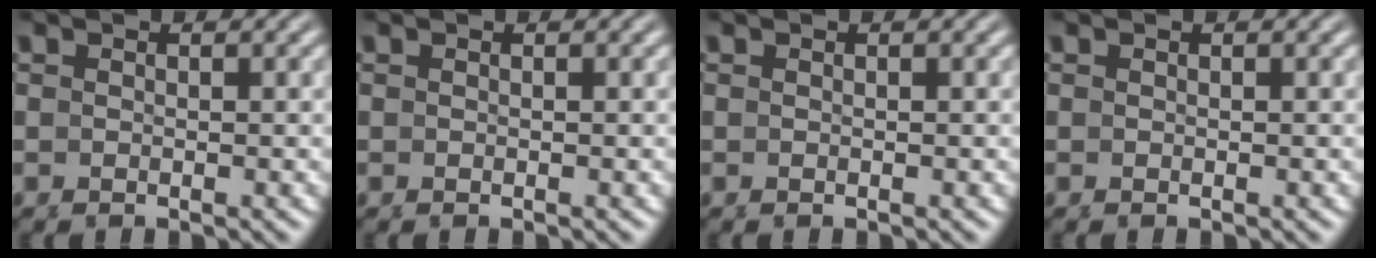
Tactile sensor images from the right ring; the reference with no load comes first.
{"total": 0.0}
{"total": 0.0}
{"total": 0.0}